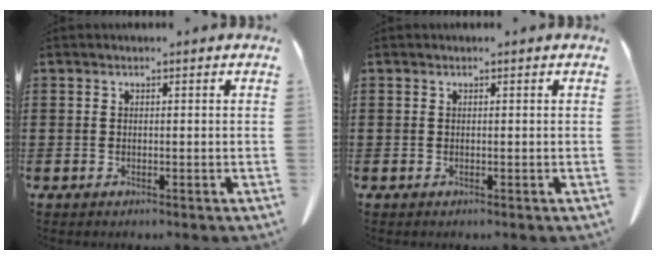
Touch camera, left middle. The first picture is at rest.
{"total": 0.0}